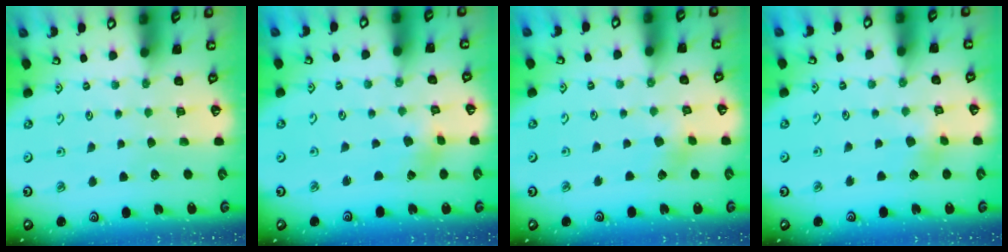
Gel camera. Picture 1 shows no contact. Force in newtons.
{"total": 1.5, "press": 1.5, "slide": 0.3}
{"total": 3.0, "press": 3.0, "slide": 0.4}
{"total": 3.9, "press": 3.9, "slide": 0.6}